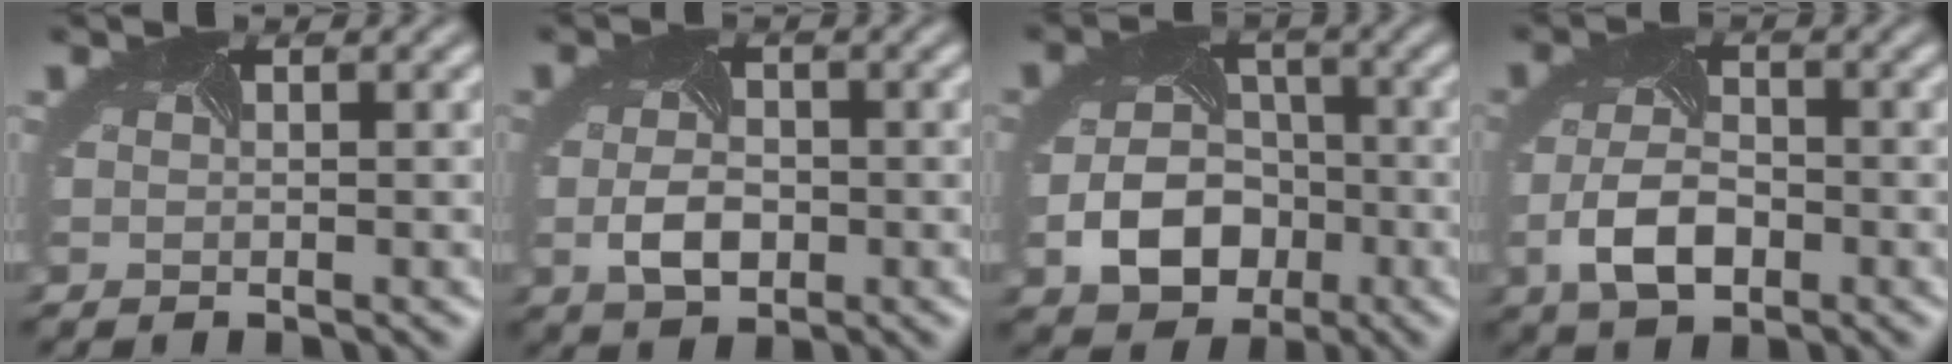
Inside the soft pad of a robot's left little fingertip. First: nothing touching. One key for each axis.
{"total": 3.4, "fx": -0.8, "fy": 2.2, "fz": 2.4, "tx": -0.052, "ty": -0.007, "tz": -0.016}
{"total": 6.3, "fx": -2.3, "fy": 4.8, "fz": 3.4, "tx": -0.065, "ty": -0.020, "tz": -0.035}
{"total": 4.9, "fx": -1.8, "fy": 2.9, "fz": 3.6, "tx": -0.084, "ty": -0.013, "tz": -0.037}